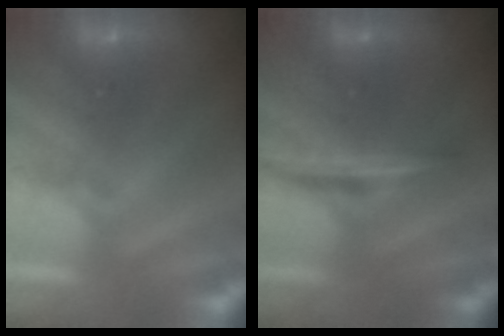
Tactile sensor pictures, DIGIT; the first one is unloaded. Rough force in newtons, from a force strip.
{"total": 1.7}